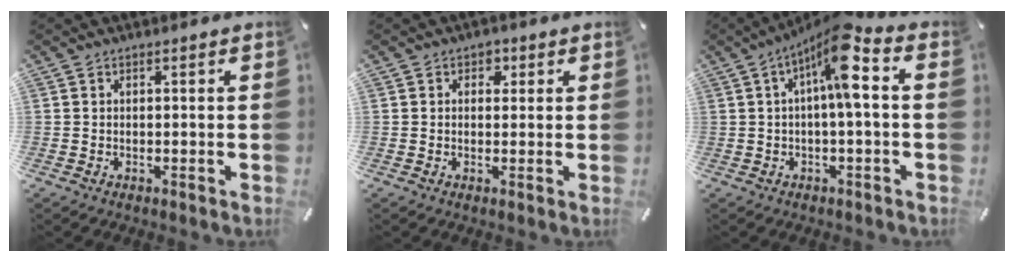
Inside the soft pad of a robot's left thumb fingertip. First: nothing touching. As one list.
[{"total": 2.3, "force": [0.7, 2.0, 0.9], "torque": [0.004, -0.004, 0.004]}, {"total": 11.9, "force": [2.5, 3.2, 11.2], "torque": [-0.188, -0.013, 0.037]}]